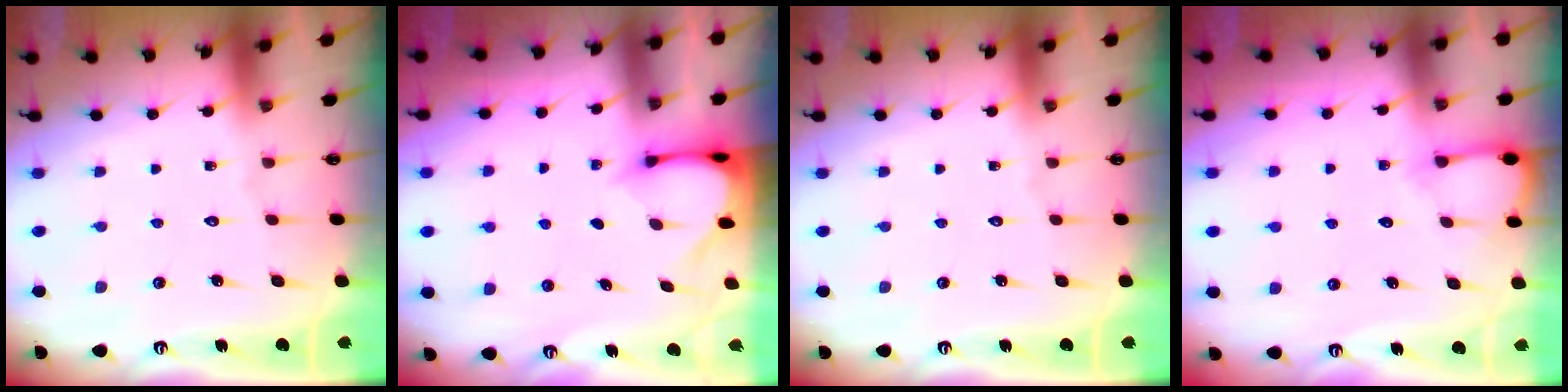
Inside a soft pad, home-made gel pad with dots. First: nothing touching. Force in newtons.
{"total": 3.4, "press": 3.4, "slide": 0.3}
{"total": 0.0}
{"total": 6.3, "press": 6.2, "slide": 0.6}